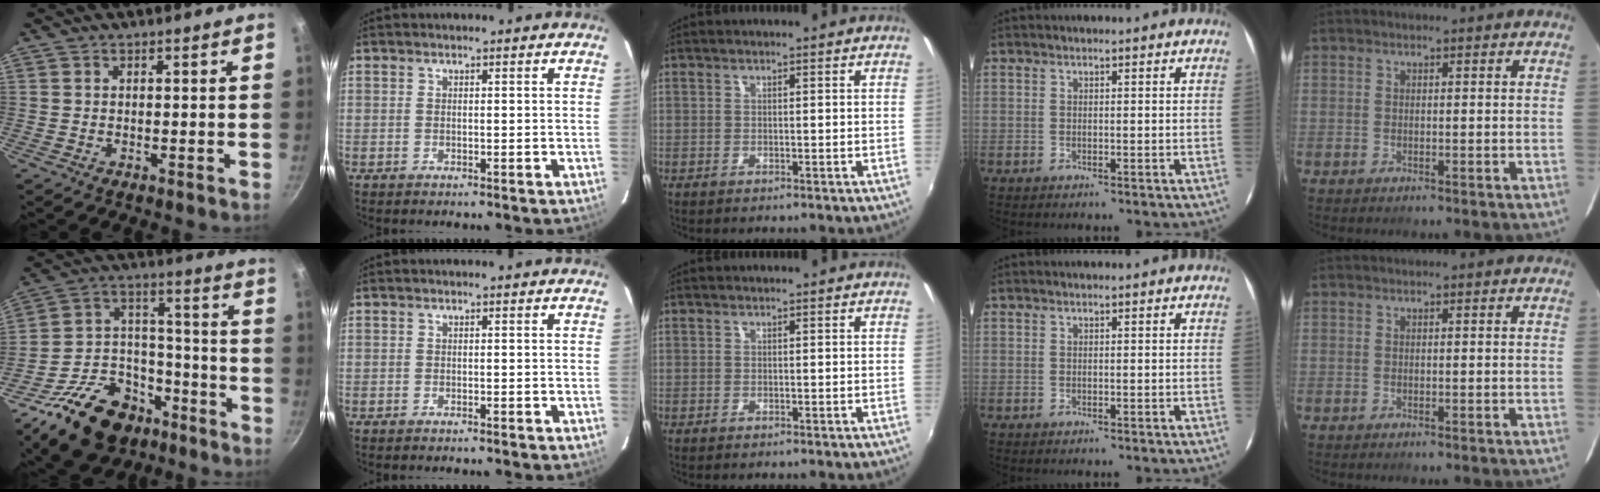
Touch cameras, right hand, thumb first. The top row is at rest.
{"thumb": {"total": 23.0, "force": [-14.2, 13.9, 11.6], "torque": [-0.158, 0.100, -0.228]}, "index": {"total": 0.8, "force": [-0.7, 0.2, 0.2], "torque": [-0.008, 0.003, -0.012]}}